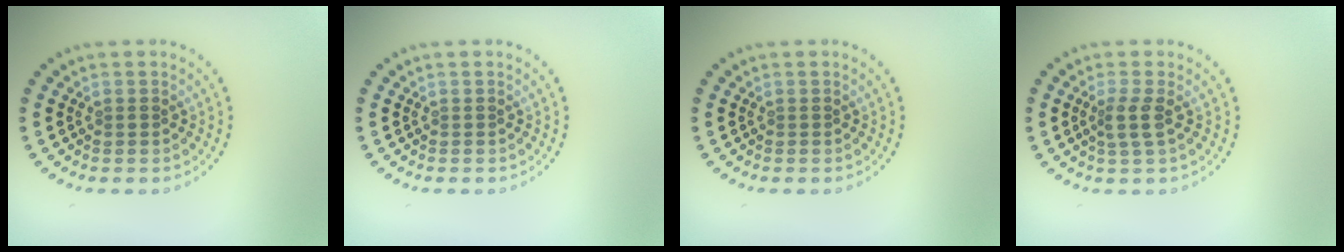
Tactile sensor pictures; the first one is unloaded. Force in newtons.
{"total": 0.0}
{"total": 0.0}
{"total": 1.8, "press": 1.5, "slide": 1.0}